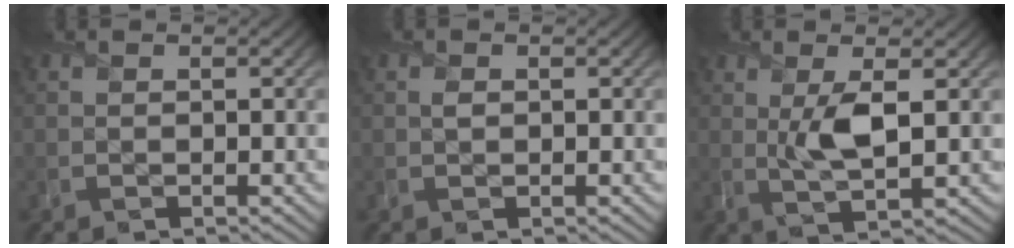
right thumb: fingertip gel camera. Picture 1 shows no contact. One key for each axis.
{"total": 0.7, "fx": 0.1, "fy": 0.6, "fz": 0.4, "tx": -0.009, "ty": -0.002, "tz": 0.002}
{"total": 4.4, "fx": 1.1, "fy": 1.2, "fz": 4.1, "tx": -0.082, "ty": -0.002, "tz": 0.024}